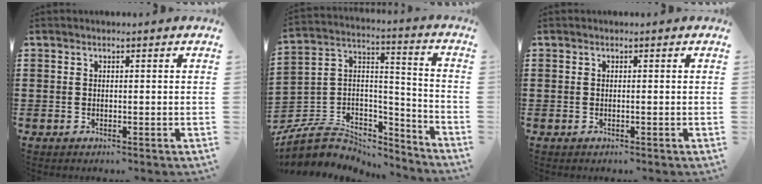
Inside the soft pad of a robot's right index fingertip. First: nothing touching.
{"total": 6.5, "force": [-4.5, 4.4, 1.7], "torque": [-0.054, -0.002, -0.087]}
{"total": 0.0}